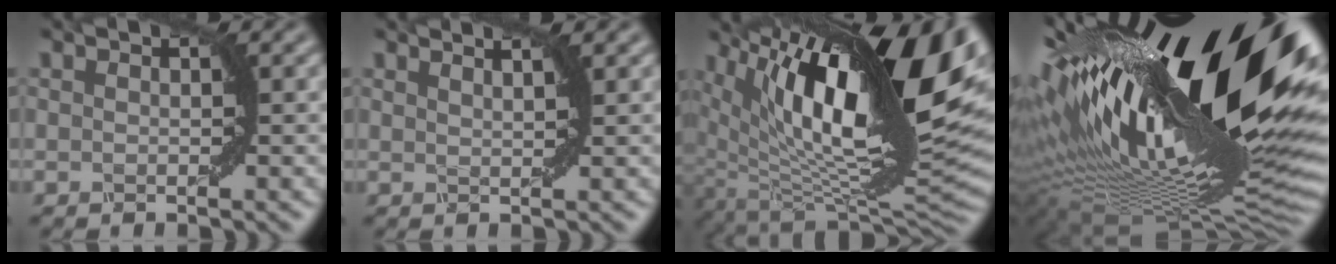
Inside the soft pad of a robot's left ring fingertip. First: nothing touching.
{"total": 2.7, "force": [1.9, 0.9, 1.6], "torque": [0.003, 0.010, 0.002]}
{"total": 19.1, "force": [6.2, 7.3, 16.5], "torque": [-0.255, 0.018, 0.118]}
{"total": 21.4, "force": [4.9, 7.7, 19.4], "torque": [-0.332, -0.017, 0.090]}